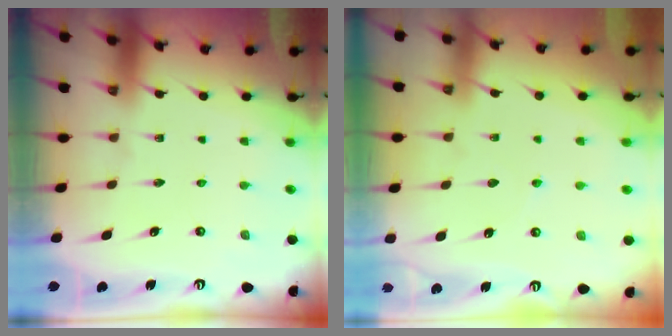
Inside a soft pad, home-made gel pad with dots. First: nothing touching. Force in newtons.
{"total": 3.3, "press": 3.3, "slide": 0.5}